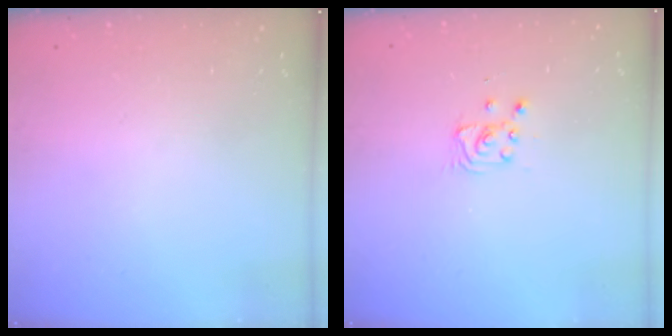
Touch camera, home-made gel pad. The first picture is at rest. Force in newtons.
{"total": 2.9, "press": 2.9, "slide": 0.4}